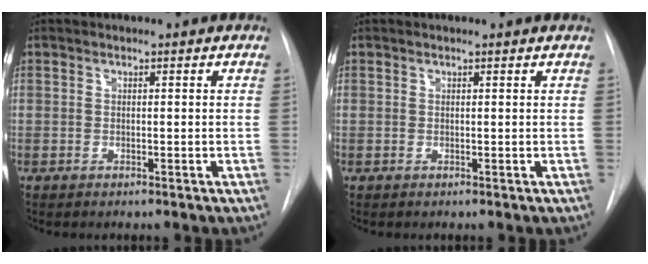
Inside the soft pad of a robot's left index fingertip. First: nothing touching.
{"total": 1.0, "force": [1.0, 0.0, 0.2], "torque": [-0.011, 0.006, 0.012]}